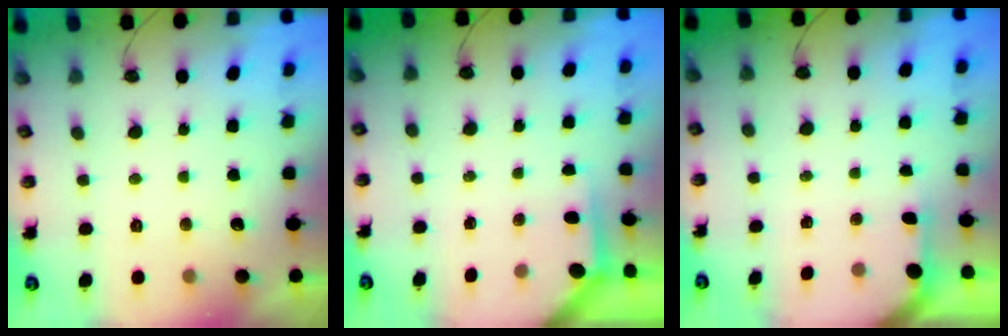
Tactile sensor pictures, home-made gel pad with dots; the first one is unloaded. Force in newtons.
{"total": 3.6, "press": 3.6, "slide": 0.3}
{"total": 1.4, "press": 1.4, "slide": 0.2}